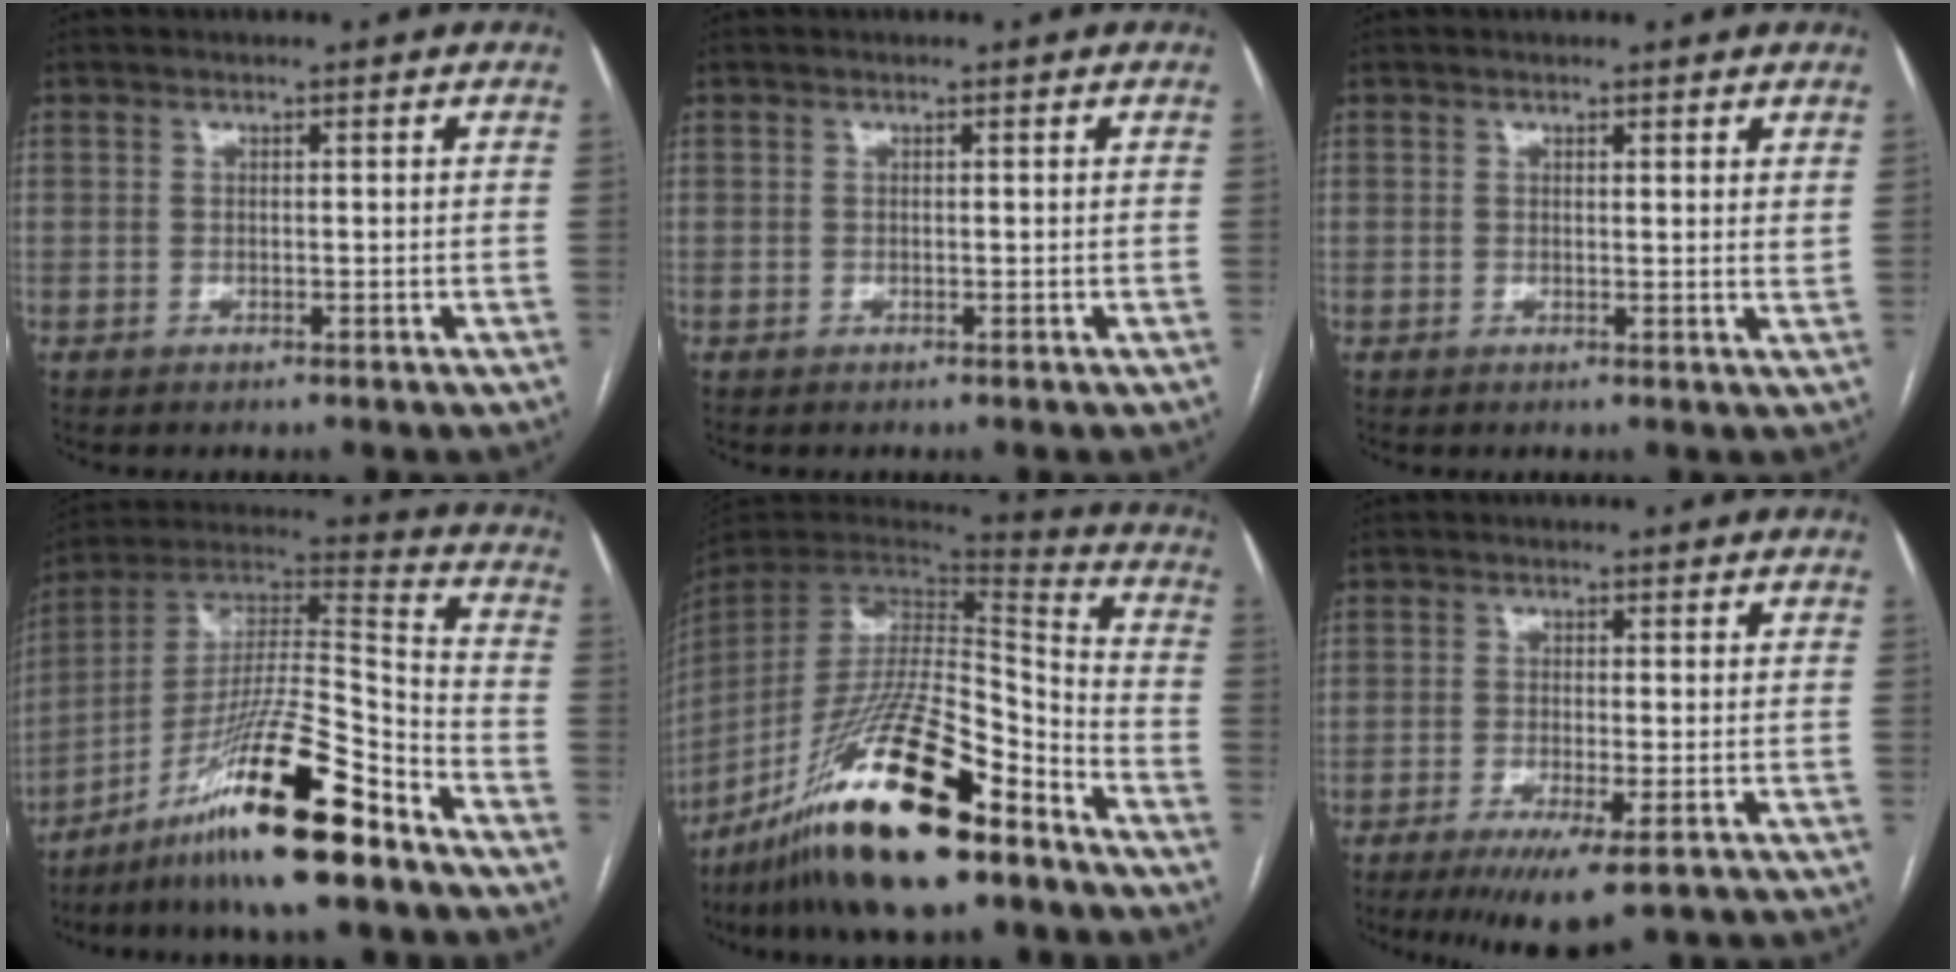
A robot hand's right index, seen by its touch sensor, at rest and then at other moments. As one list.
[{"total": 0.0}, {"total": 1.9, "force": [1.6, 0.3, 0.9], "torque": [-0.009, -0.007, 0.014]}, {"total": 18.9, "force": [-12.3, 1.0, 14.3], "torque": [-0.279, -0.010, -0.217]}, {"total": 23.3, "force": [-15.6, 4.4, 16.8], "torque": [-0.319, -0.026, -0.276]}, {"total": 7.1, "force": [-4.4, 0.8, 5.5], "torque": [-0.082, -0.019, -0.067]}]